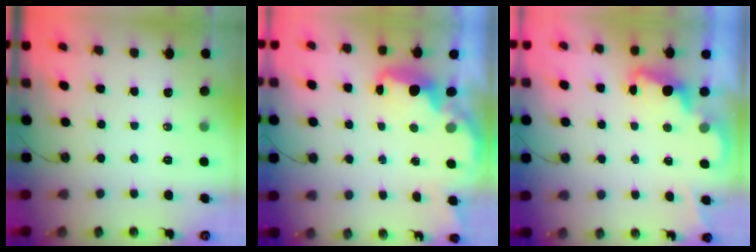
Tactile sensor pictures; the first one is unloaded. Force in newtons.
{"total": 2.9, "press": 2.9, "slide": 0.5}
{"total": 2.2, "press": 2.2, "slide": 0.5}